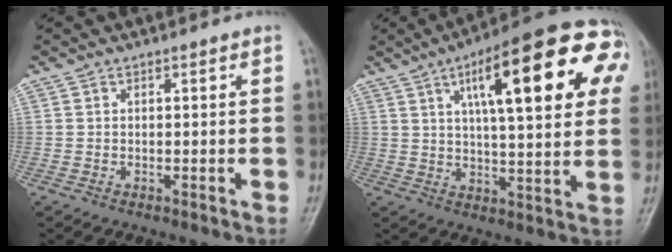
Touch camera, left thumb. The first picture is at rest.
{"total": 25.6, "force": [8.7, 7.9, 22.7], "torque": [-0.295, 0.015, 0.117]}